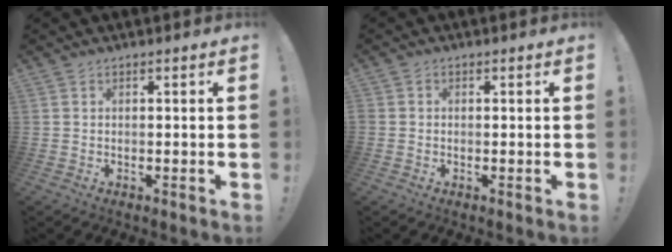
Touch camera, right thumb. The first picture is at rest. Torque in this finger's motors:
{"motor_torque": [-0.14, -0.08, 0.14, 0.29, -0.07]}